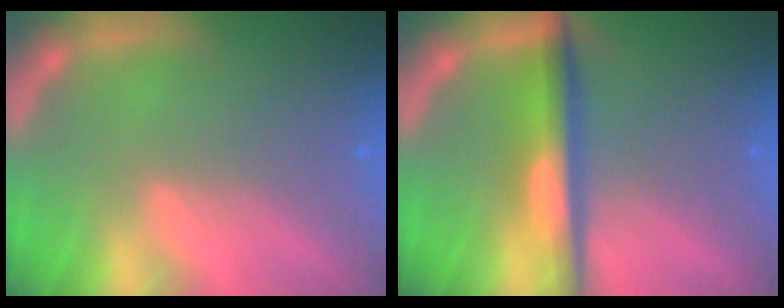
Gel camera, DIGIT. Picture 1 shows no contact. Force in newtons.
{"total": 5.0}